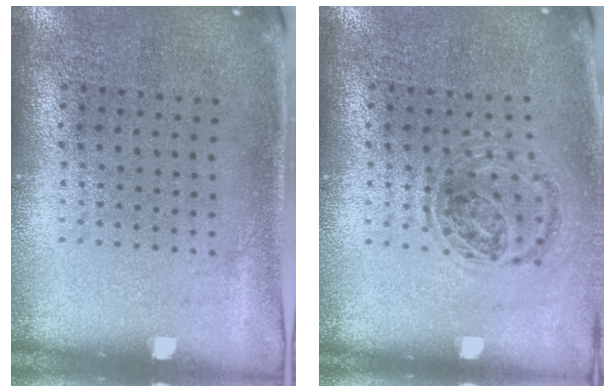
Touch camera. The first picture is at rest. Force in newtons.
{"total": 0.9, "press": 0.9, "slide": 0.3}